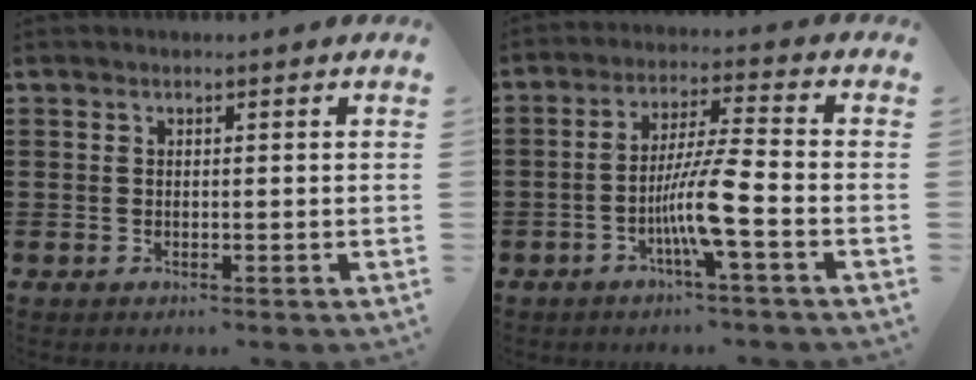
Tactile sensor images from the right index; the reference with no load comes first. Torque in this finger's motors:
{"motor_torque": [0.92, 0.77, 0.70, 0.13]}